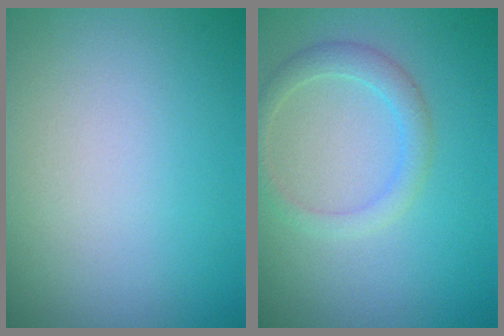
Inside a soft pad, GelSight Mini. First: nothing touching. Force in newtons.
{"total": 2.2, "press": 2.1, "slide": 0.1}